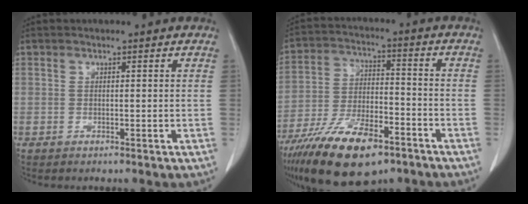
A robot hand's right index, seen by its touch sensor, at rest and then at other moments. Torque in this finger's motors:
{"motor_torque": [0.54, -0.37, 0.49, 0.16]}